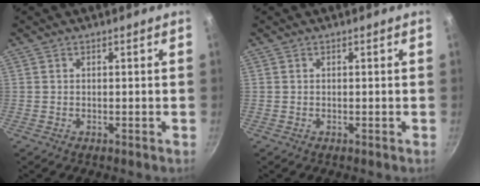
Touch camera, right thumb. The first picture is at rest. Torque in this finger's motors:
{"motor_torque": [-0.42, 0.13, -0.01, 0.17, 0.04]}